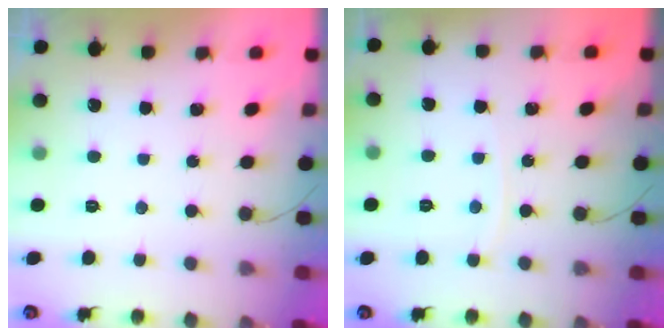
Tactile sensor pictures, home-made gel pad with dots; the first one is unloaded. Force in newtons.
{"total": 2.8, "press": 2.7, "slide": 0.3}